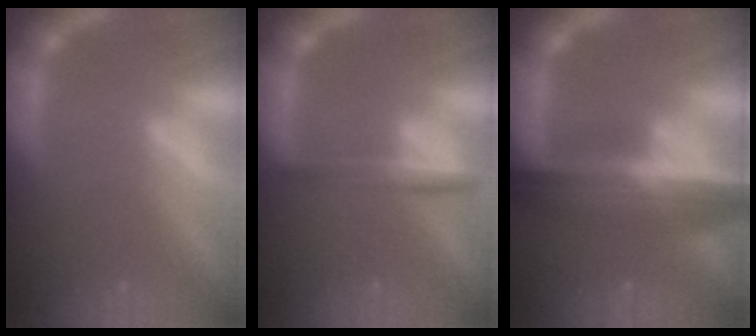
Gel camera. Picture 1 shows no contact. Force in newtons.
{"total": 3.0}
{"total": 10.1}